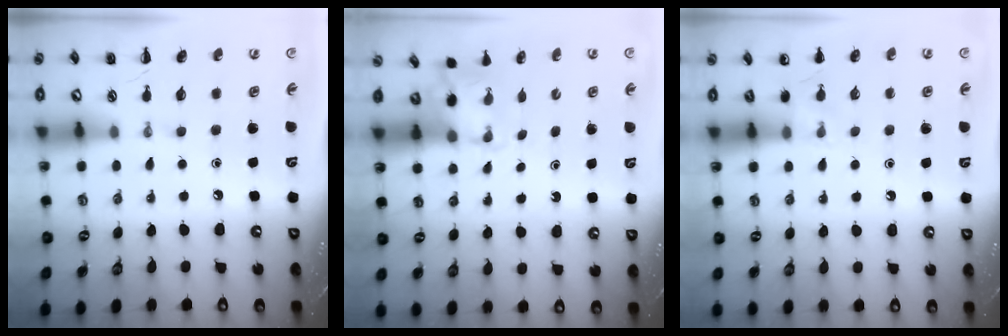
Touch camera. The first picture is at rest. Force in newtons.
{"total": 1.7, "press": 1.5, "slide": 0.6}
{"total": 4.9, "press": 4.6, "slide": 1.7}